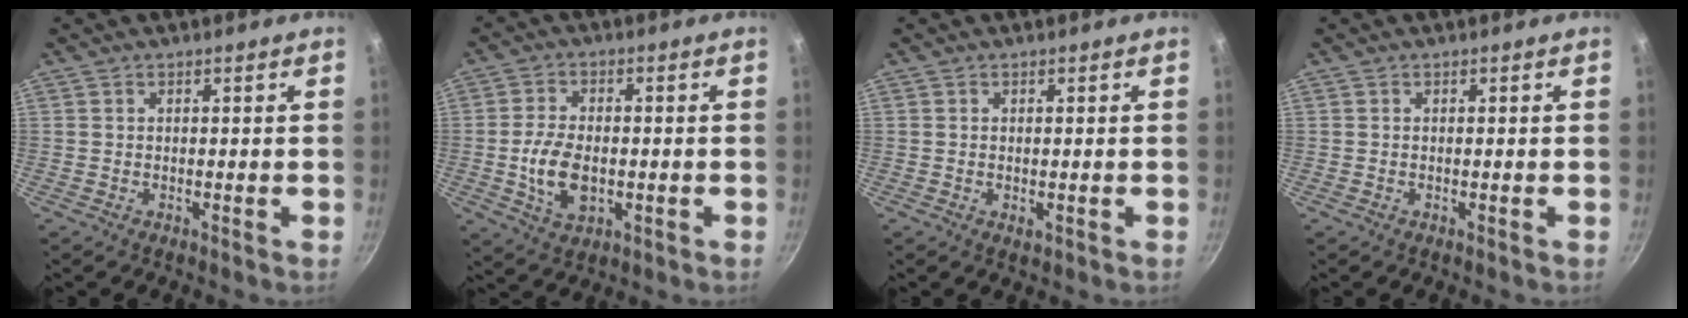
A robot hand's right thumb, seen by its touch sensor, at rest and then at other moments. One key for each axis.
{"total": 8.9, "fx": -1.3, "fy": 5.3, "fz": 7.0, "tx": -0.130, "ty": 0.003, "tz": -0.022}
{"total": 1.1, "fx": -0.2, "fy": 0.6, "fz": 1.0, "tx": -0.016, "ty": -0.003, "tz": -0.002}
{"total": 0.0}